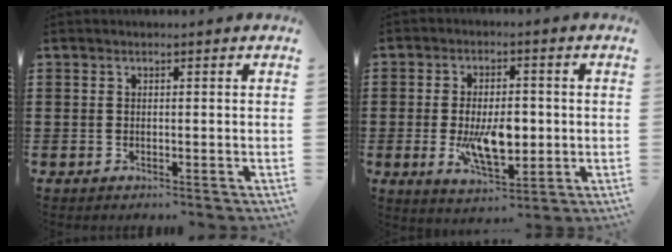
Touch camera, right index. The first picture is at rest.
{"total": 8.7, "force": [-1.0, 4.2, 7.6], "torque": [-0.132, -0.010, -0.024]}